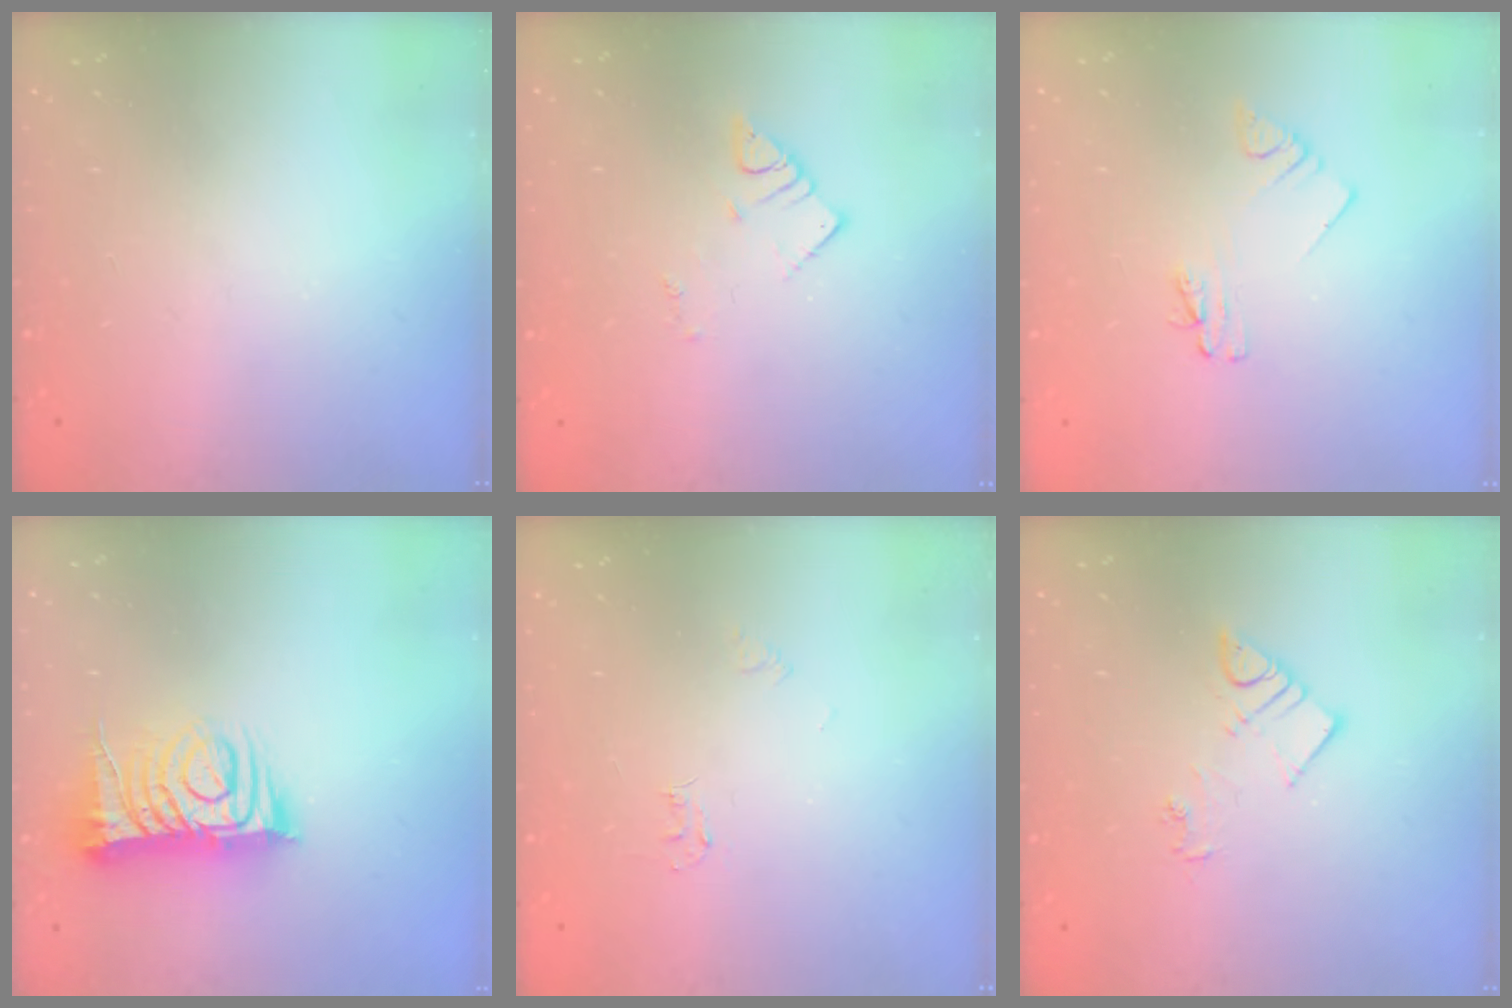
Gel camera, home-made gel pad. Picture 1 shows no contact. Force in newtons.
{"total": 1.9, "press": 1.9, "slide": 0.2}
{"total": 2.4, "press": 2.4, "slide": 0.3}
{"total": 11.9, "press": 11.8, "slide": 1.1}
{"total": 2.8, "press": 2.8, "slide": 0.4}
{"total": 6.0, "press": 6.0, "slide": 0.4}